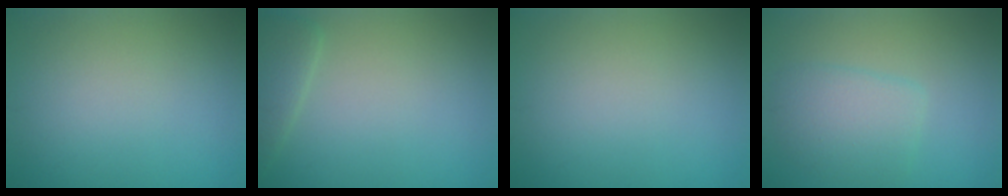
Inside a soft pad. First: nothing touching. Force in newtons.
{"total": 2.4, "press": 2.4, "slide": 0.0}
{"total": 0.0}
{"total": 3.4, "press": 3.4, "slide": 0.1}